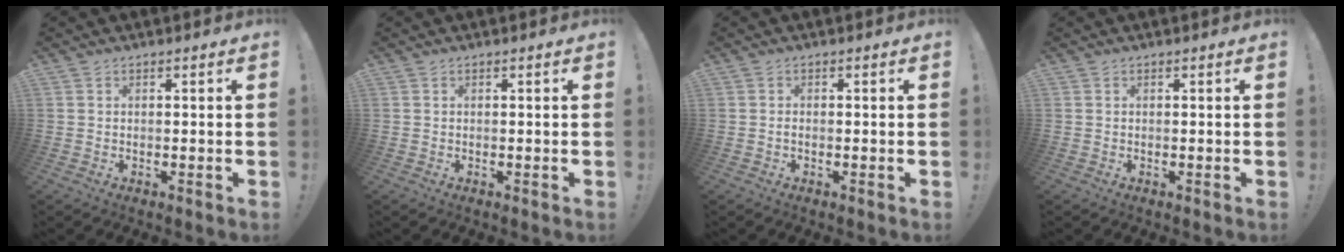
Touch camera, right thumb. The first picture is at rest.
{"total": 0.0}
{"total": 0.5, "force": [-0.4, 0.3, 0.3], "torque": [-0.012, 0.003, -0.006]}
{"total": 0.0}